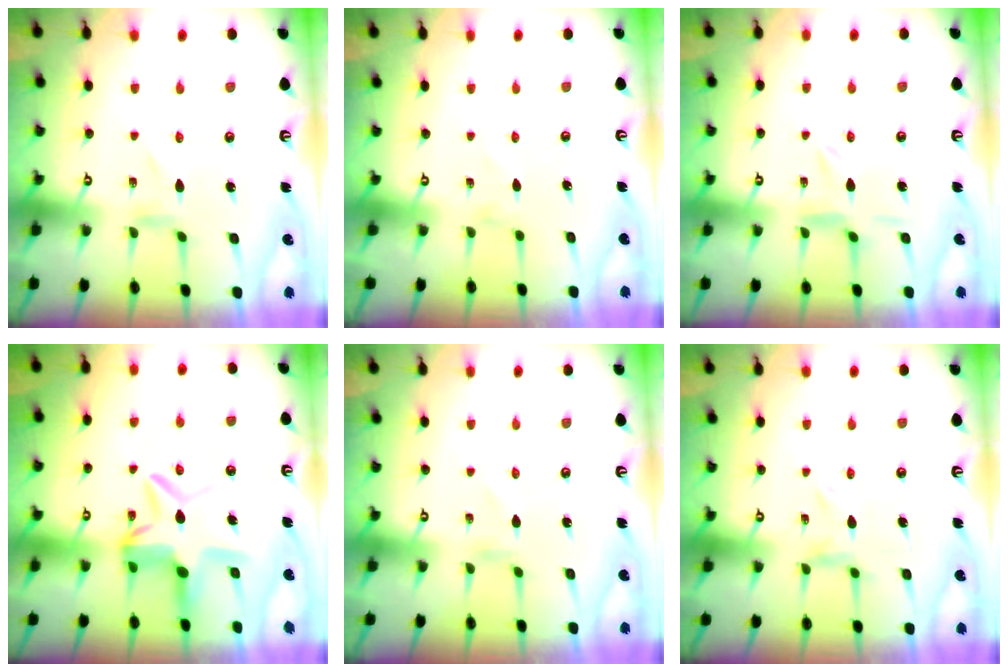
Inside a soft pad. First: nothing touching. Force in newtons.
{"total": 0.6, "press": 0.6, "slide": 0.1}
{"total": 5.0, "press": 5.0, "slide": 0.5}
{"total": 11.5, "press": 11.4, "slide": 1.4}
{"total": 0.0}
{"total": 2.0, "press": 2.0, "slide": 0.3}